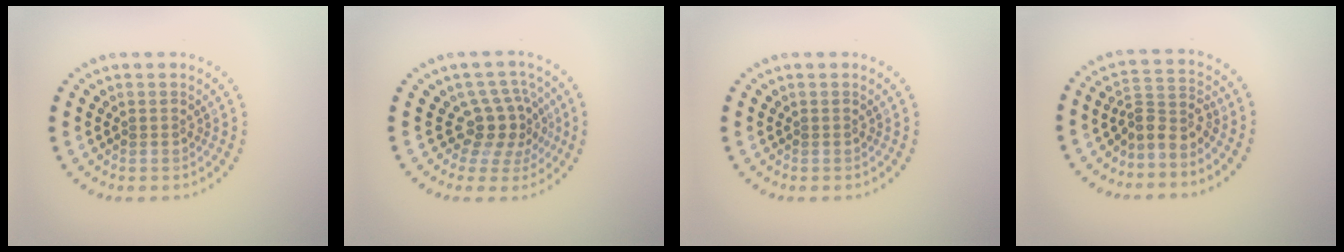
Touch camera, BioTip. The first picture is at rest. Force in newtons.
{"total": 3.7, "press": 2.8, "slide": 2.5}
{"total": 0.0}
{"total": 2.9, "press": 2.1, "slide": 2.0}